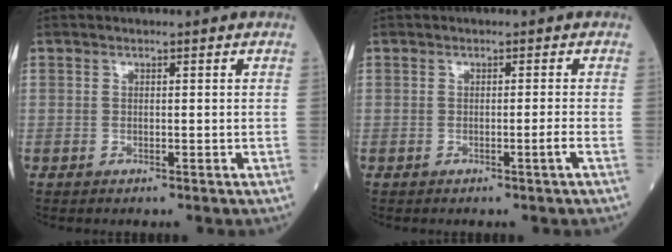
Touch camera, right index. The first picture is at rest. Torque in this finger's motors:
{"motor_torque": [0.08, 0.01, 0.04, 0.03]}